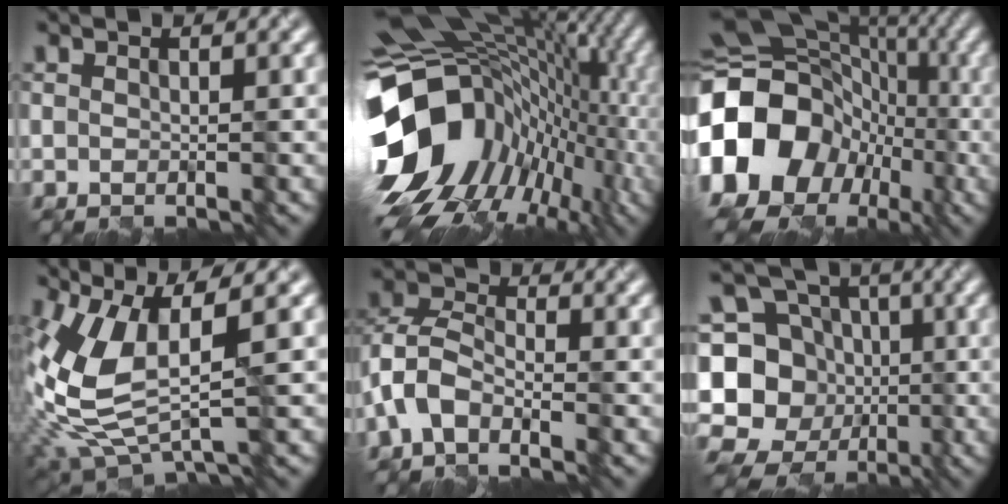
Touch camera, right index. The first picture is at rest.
{"total": 17.2, "force": [-2.6, 12.1, 11.9], "torque": [-0.218, -0.001, -0.039]}
{"total": 16.6, "force": [-4.3, 13.8, 8.1], "torque": [-0.170, 0.006, -0.104]}
{"total": 8.5, "force": [-0.1, 3.1, 7.9], "torque": [-0.192, -0.012, -0.002]}
{"total": 4.5, "force": [-2.4, 2.4, 3.0], "torque": [-0.064, 0.013, -0.062]}
{"total": 14.7, "force": [-3.9, 13.4, 4.6], "torque": [-0.121, 0.010, -0.073]}